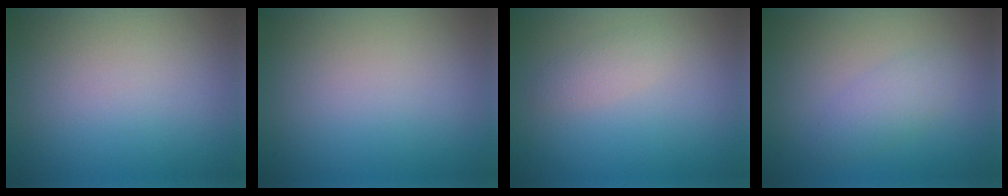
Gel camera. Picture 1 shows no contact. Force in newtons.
{"total": 0.0}
{"total": 1.4, "press": 1.4, "slide": 0.1}
{"total": 2.1, "press": 2.1, "slide": 0.1}